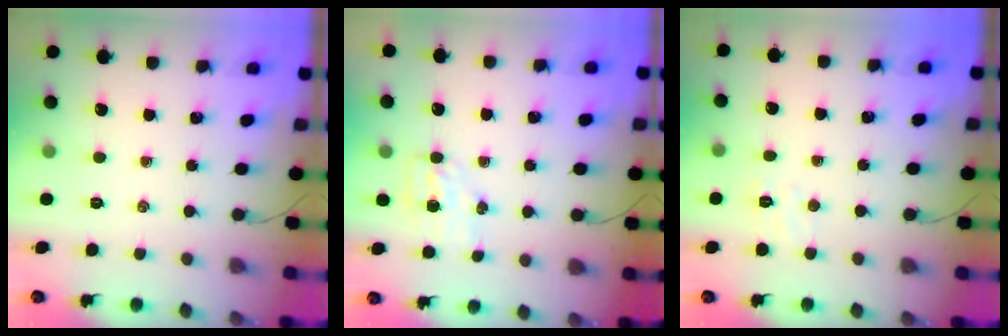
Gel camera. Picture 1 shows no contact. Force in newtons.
{"total": 4.3, "press": 4.2, "slide": 0.7}
{"total": 3.8, "press": 3.6, "slide": 1.1}